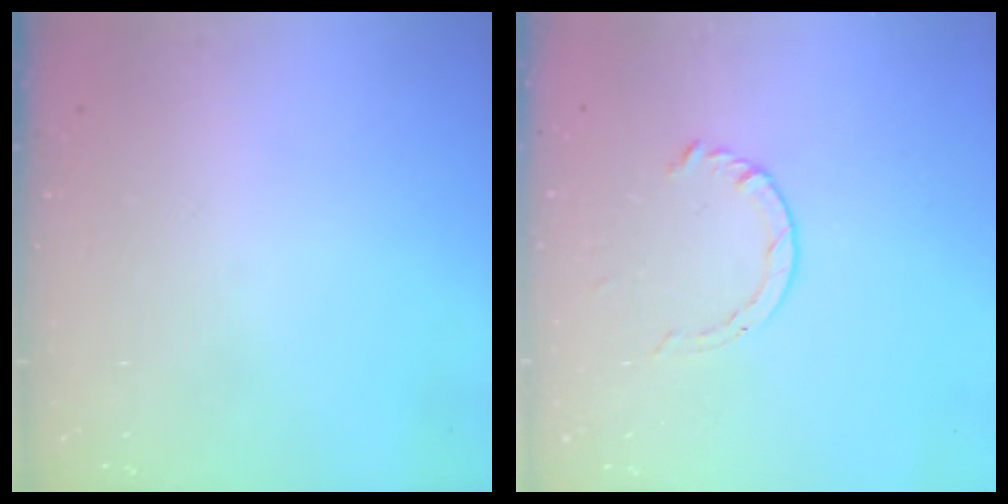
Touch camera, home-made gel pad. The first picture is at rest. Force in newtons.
{"total": 3.5, "press": 3.5, "slide": 0.4}